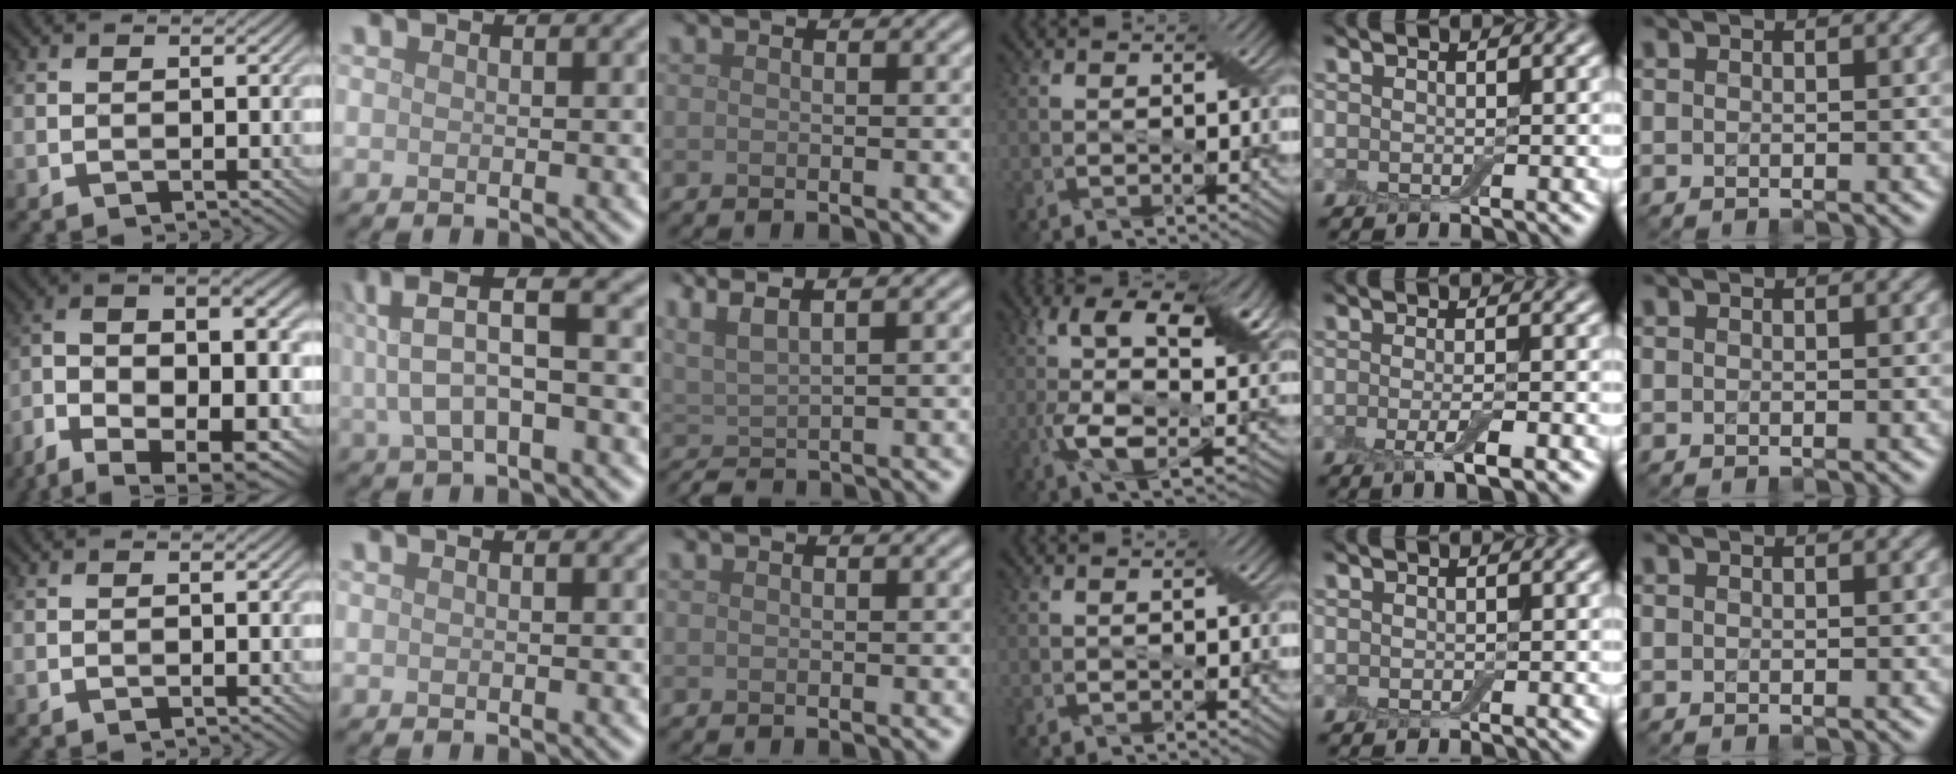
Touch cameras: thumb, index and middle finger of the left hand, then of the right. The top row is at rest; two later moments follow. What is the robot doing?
{"motion": "extract", "object": "backpack"}